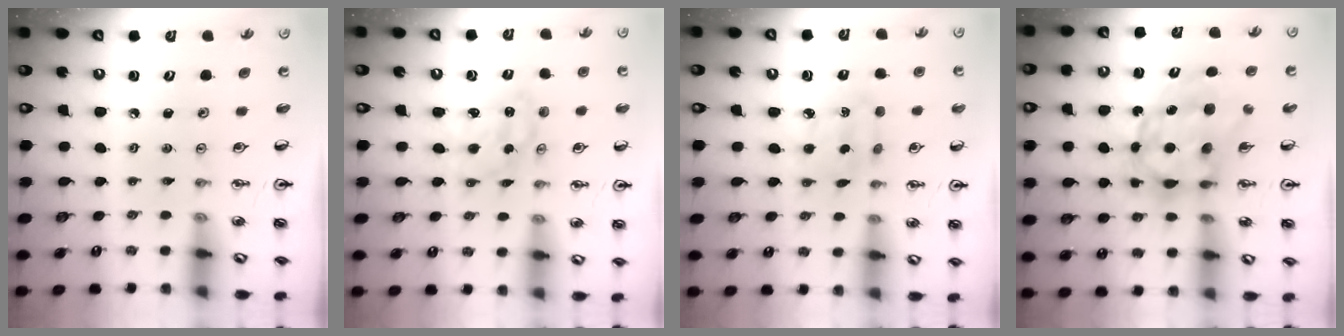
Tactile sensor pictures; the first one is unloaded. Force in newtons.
{"total": 1.7, "press": 1.7, "slide": 0.1}
{"total": 2.8, "press": 2.8, "slide": 0.4}
{"total": 8.0, "press": 8.0, "slide": 0.7}